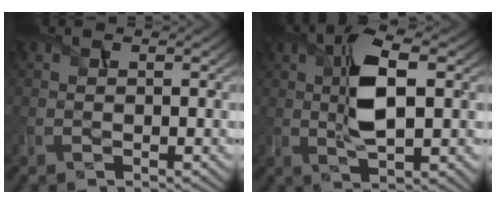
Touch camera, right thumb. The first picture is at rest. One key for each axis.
{"total": 8.7, "fx": 1.0, "fy": 3.3, "fz": 8.0, "tx": -0.152, "ty": 0.004, "tz": 0.016}